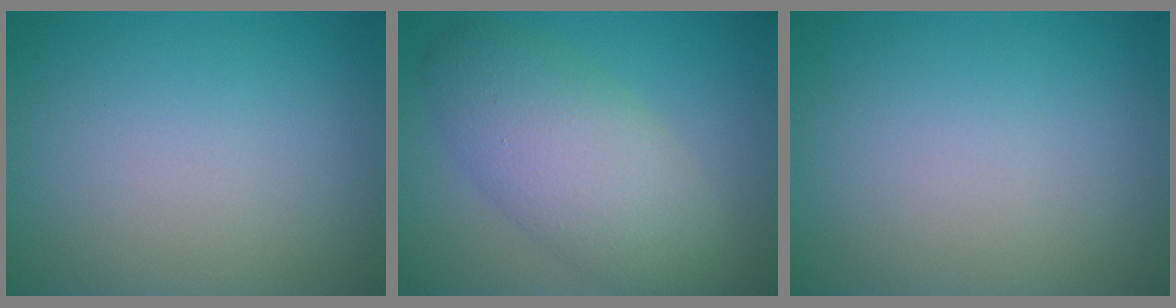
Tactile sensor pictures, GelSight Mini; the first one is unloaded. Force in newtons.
{"total": 6.8, "press": 6.8, "slide": 0.5}
{"total": 0.0}